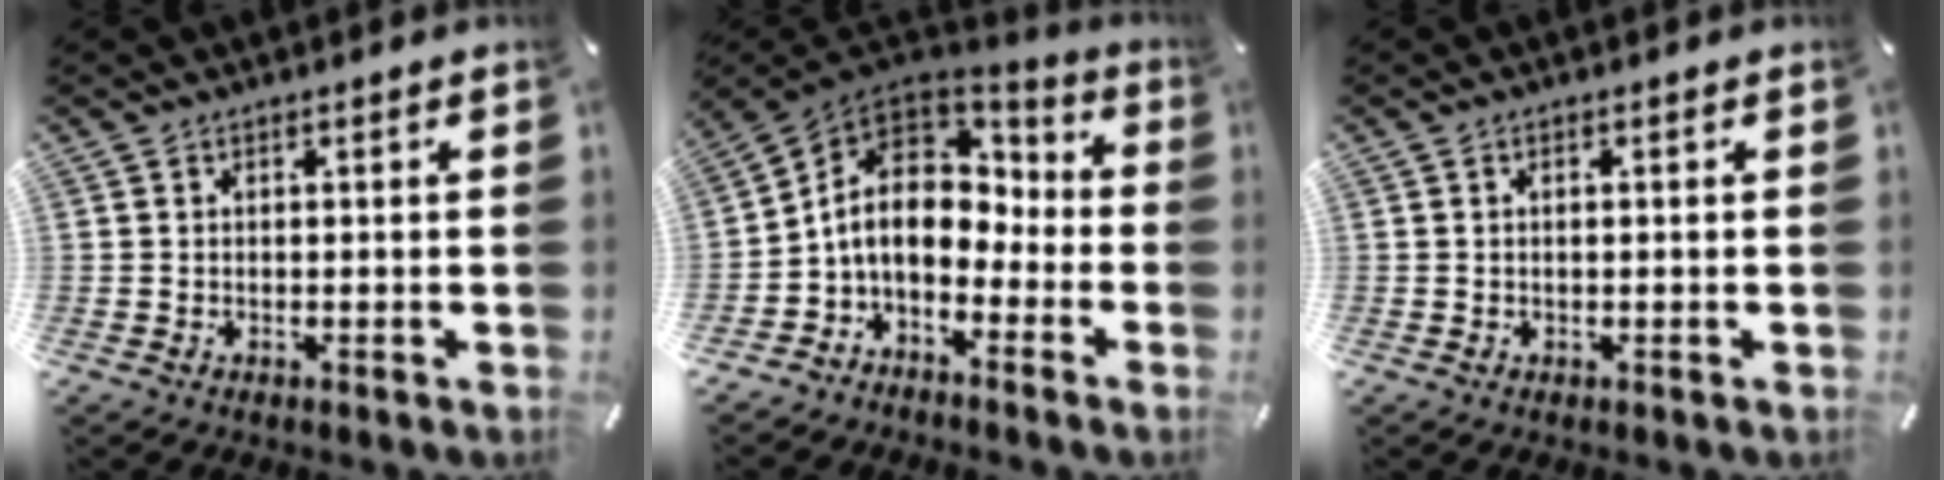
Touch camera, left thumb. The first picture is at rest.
{"total": 9.9, "force": [-1.3, 7.9, 5.8], "torque": [-0.127, 0.001, -0.026]}
{"total": 0.7, "force": [0.0, 0.3, 0.6], "torque": [-0.013, 0.002, -0.001]}